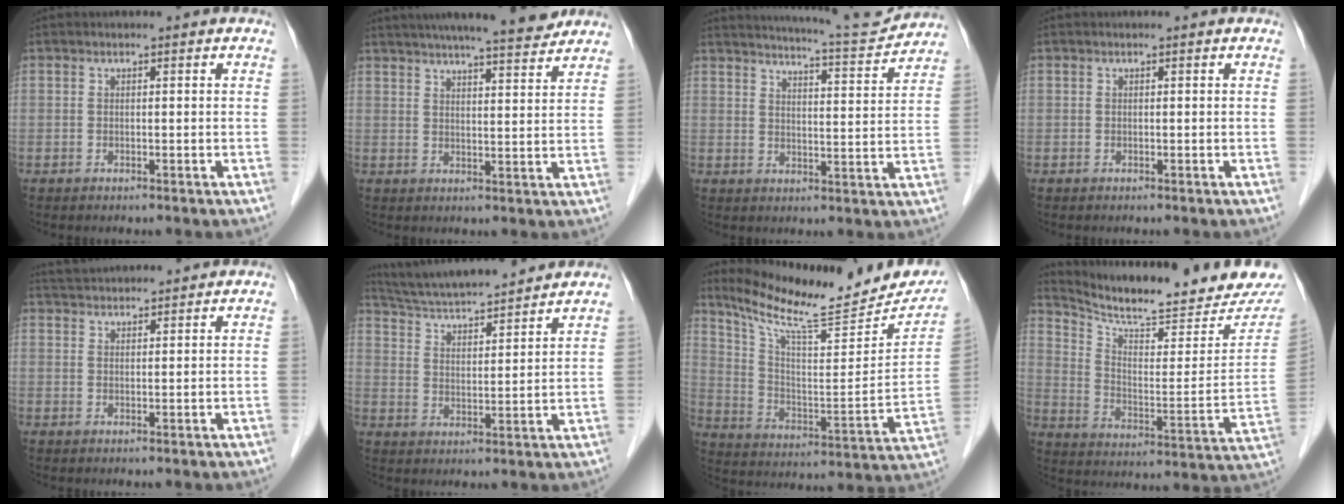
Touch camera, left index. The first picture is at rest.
{"total": 14.4, "force": [12.7, 0.9, 6.8], "torque": [-0.108, 0.011, 0.172]}
{"total": 11.4, "force": [11.1, -0.6, 2.5], "torque": [-0.043, -0.014, 0.148]}
{"total": 0.0}
{"total": 5.6, "force": [5.5, 0.2, 1.2], "torque": [-0.026, 0.038, 0.094]}
{"total": 15.0, "force": [13.9, 1.1, 5.7], "torque": [-0.106, 0.018, 0.227]}
{"total": 20.4, "force": [18.5, 2.9, 8.1], "torque": [-0.132, -0.044, 0.277]}
{"total": 20.2, "force": [19.1, 1.9, 6.3], "torque": [-0.111, -0.070, 0.268]}